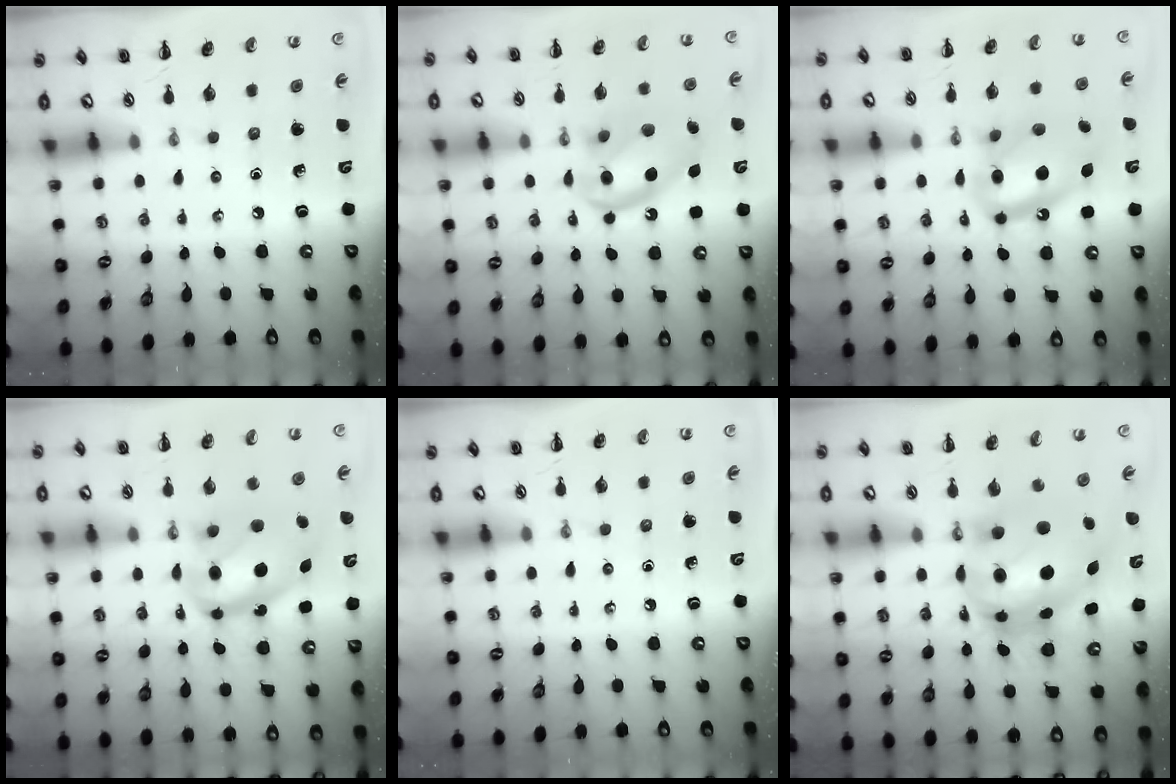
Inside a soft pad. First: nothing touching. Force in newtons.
{"total": 15.0, "press": 14.8, "slide": 2.5}
{"total": 14.9, "press": 14.4, "slide": 3.6}
{"total": 11.4, "press": 11.1, "slide": 2.6}
{"total": 0.0}
{"total": 11.3, "press": 10.9, "slide": 2.8}